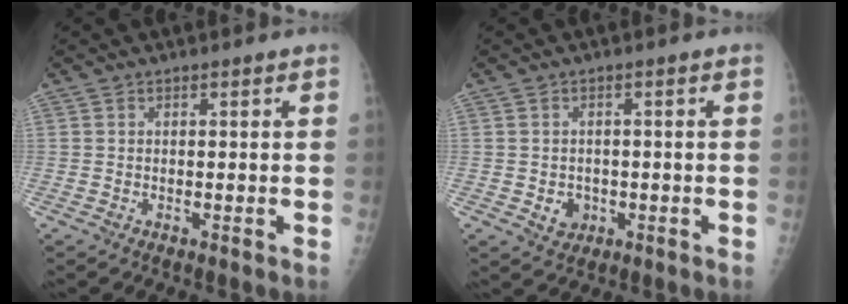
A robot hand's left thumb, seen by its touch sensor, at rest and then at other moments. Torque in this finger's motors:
{"motor_torque": [0.06, 0.88, 0.22, 0.13, -0.05]}